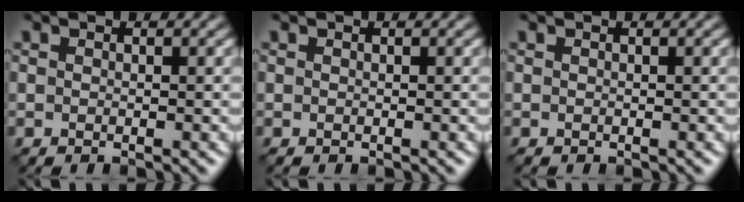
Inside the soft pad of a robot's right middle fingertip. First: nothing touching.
{"total": 0.0}
{"total": 0.0}